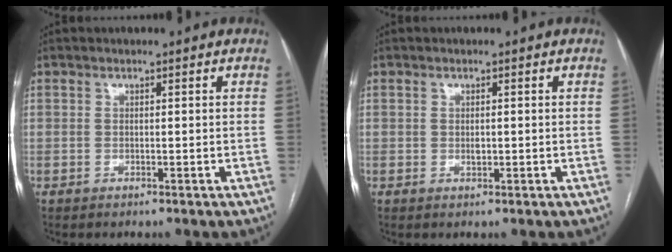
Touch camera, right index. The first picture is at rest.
{"total": 0.9, "force": [-0.1, 0.5, 0.7], "torque": [-0.013, 0.000, 0.000]}